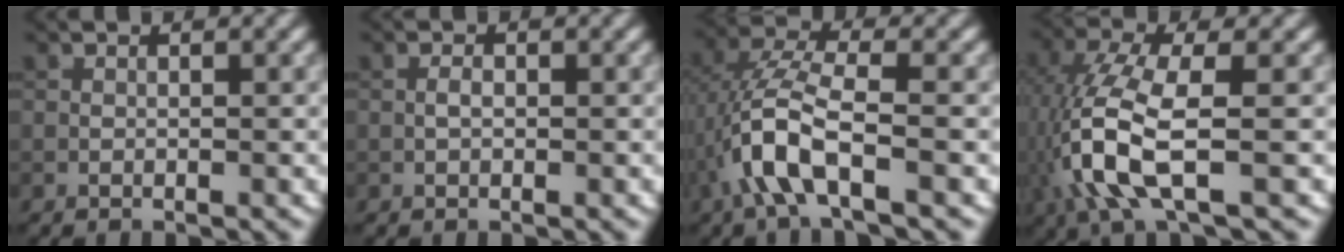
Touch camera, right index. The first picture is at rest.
{"total": 0.9, "force": [-0.2, 0.5, 0.7], "torque": [-0.016, 0.003, -0.005]}
{"total": 5.2, "force": [-1.8, 1.7, 4.5], "torque": [-0.101, 0.012, -0.040]}
{"total": 7.3, "force": [-1.8, 2.6, 6.6], "torque": [-0.169, 0.003, -0.039]}